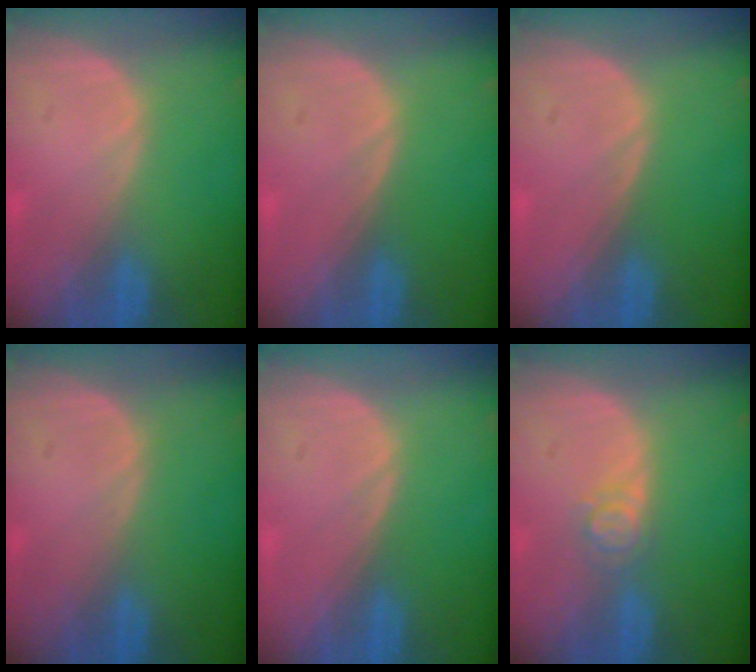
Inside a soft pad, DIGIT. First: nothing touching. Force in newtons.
{"total": 0.0}
{"total": 0.0}
{"total": 0.0}
{"total": 0.0}
{"total": 2.6, "press": 2.6, "slide": 0.3}